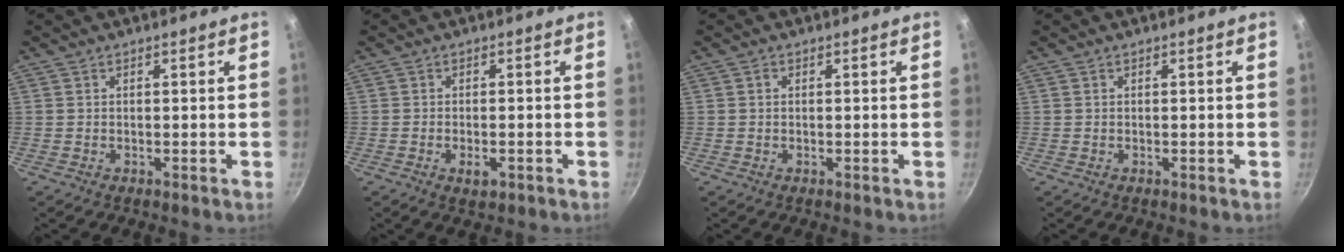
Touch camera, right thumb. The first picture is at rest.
{"total": 2.8, "force": [-1.2, 1.3, 2.2], "torque": [-0.035, 0.003, -0.017]}
{"total": 0.7, "force": [0.2, 0.6, 0.4], "torque": [-0.007, 0.004, 0.002]}
{"total": 0.0}